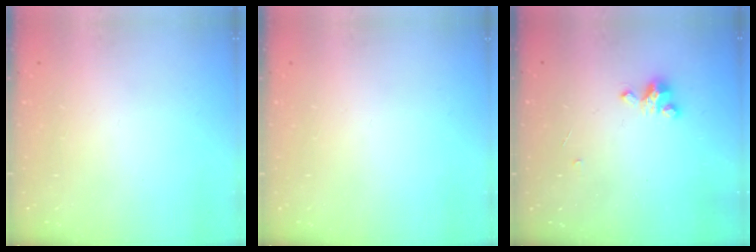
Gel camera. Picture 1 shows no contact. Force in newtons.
{"total": 0.0}
{"total": 2.6, "press": 2.6, "slide": 0.3}